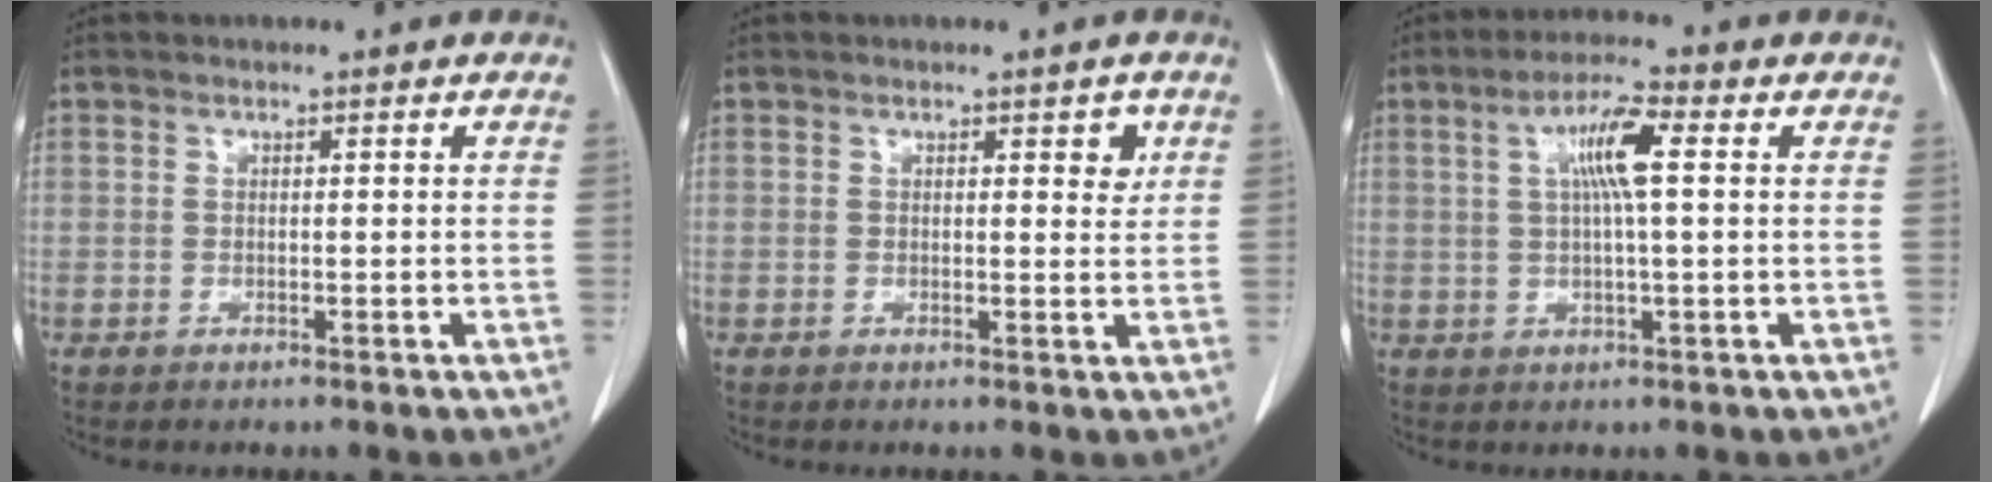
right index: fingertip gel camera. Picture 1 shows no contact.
{"total": 2.3, "force": [1.1, 0.9, 1.8], "torque": [-0.019, -0.004, 0.013]}
{"total": 6.7, "force": [1.6, 0.5, 6.5], "torque": [-0.119, 0.009, 0.027]}